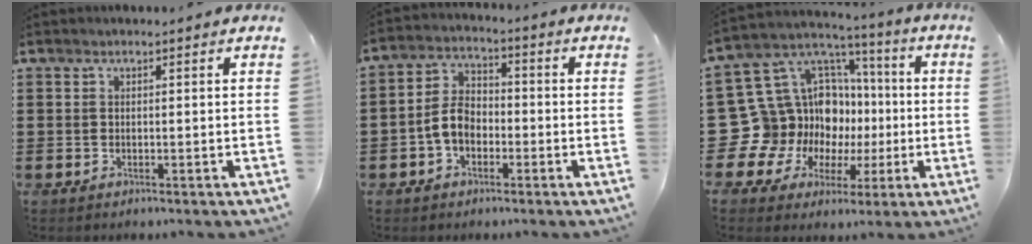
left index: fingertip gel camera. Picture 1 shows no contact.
{"total": 5.7, "force": [-2.0, 3.8, 3.8], "torque": [-0.090, 0.009, -0.044]}
{"total": 15.5, "force": [-1.7, 14.6, 5.1], "torque": [-0.156, -0.032, 0.007]}